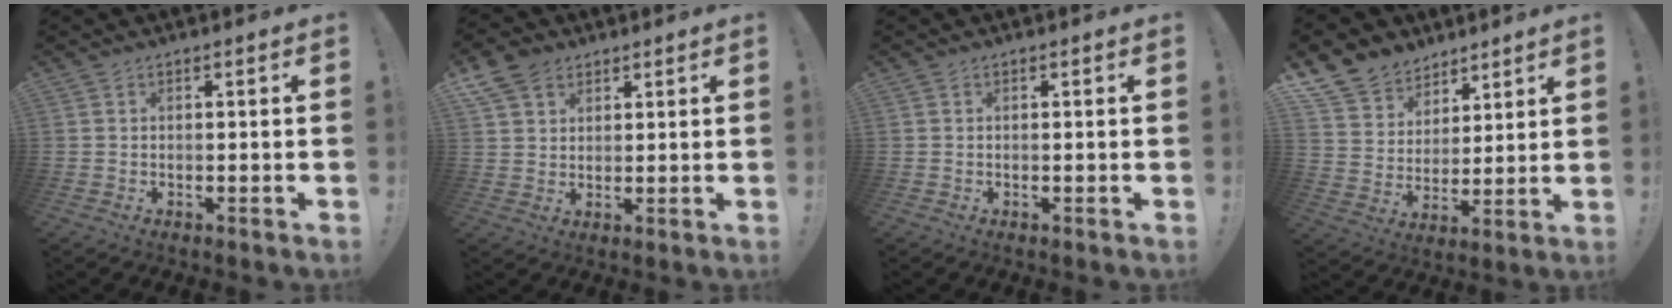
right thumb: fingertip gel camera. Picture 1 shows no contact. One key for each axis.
{"total": 7.8, "fx": 4.7, "fy": 5.5, "fz": 3.0, "tx": -0.052, "ty": -0.016, "tz": 0.094}
{"total": 0.0}
{"total": 11.9, "fx": 8.4, "fy": 8.2, "fz": 2.3, "tx": -0.049, "ty": -0.061, "tz": 0.166}